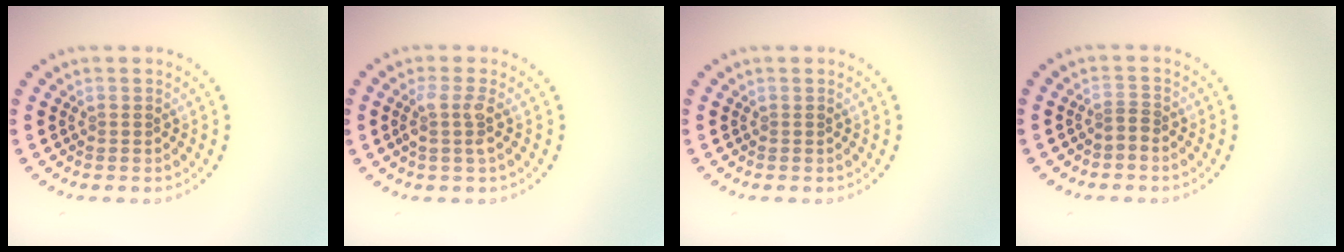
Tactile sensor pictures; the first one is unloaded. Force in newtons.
{"total": 2.0, "press": 1.6, "slide": 1.2}
{"total": 0.0}
{"total": 0.9, "press": 0.5, "slide": 0.8}